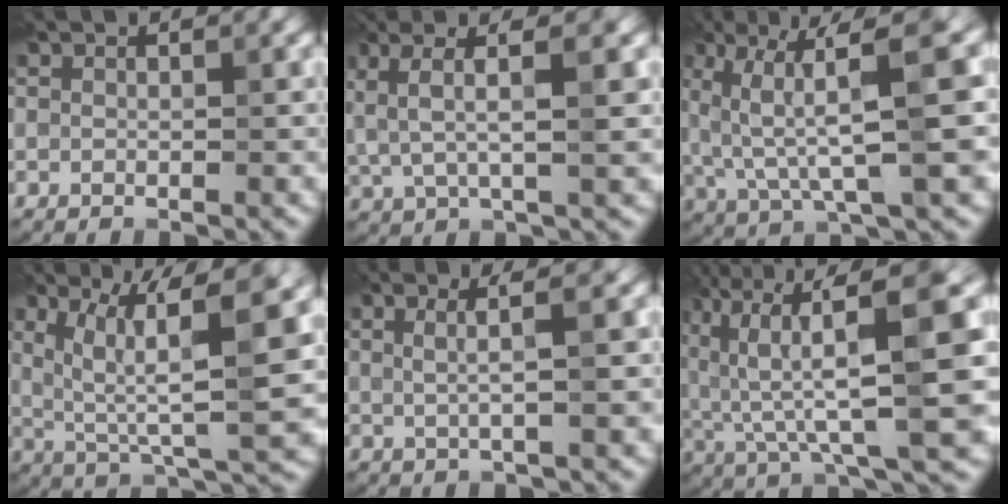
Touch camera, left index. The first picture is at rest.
{"total": 6.1, "force": [2.4, 1.4, 5.4], "torque": [-0.103, 0.015, 0.044]}
{"total": 10.2, "force": [2.4, 2.3, 9.6], "torque": [-0.167, 0.018, 0.050]}
{"total": 9.3, "force": [2.3, 2.3, 8.7], "torque": [-0.145, -0.005, 0.043]}
{"total": 3.9, "force": [0.9, 1.1, 3.6], "torque": [-0.046, 0.003, -0.001]}
{"total": 12.7, "force": [4.2, 2.9, 11.7], "torque": [-0.197, 0.024, 0.091]}